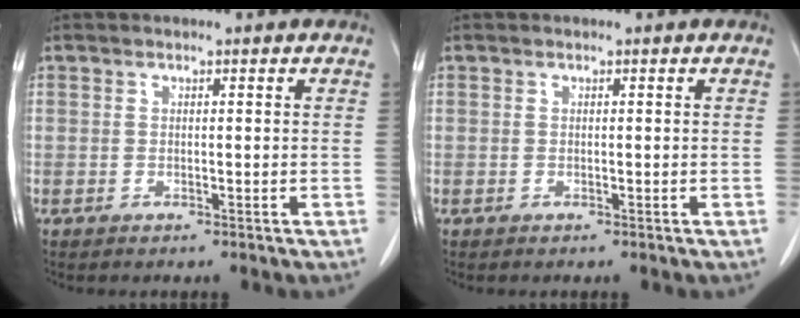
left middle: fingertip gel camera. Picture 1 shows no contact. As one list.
[{"total": 0.0}]